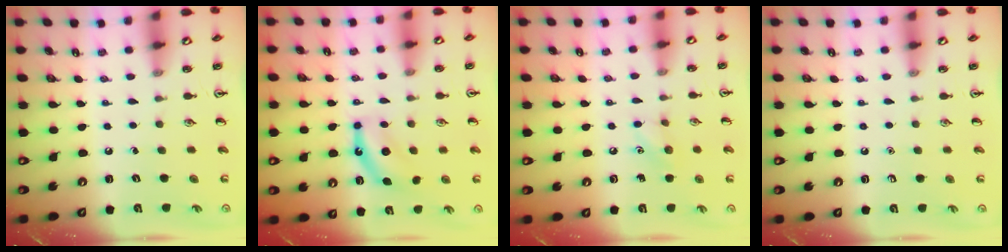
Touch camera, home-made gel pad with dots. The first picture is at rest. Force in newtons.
{"total": 6.8, "press": 6.7, "slide": 1.1}
{"total": 6.3, "press": 6.1, "slide": 1.4}
{"total": 0.0}